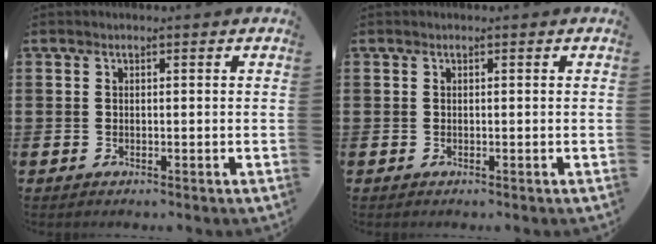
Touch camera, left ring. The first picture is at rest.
{"total": 0.0}